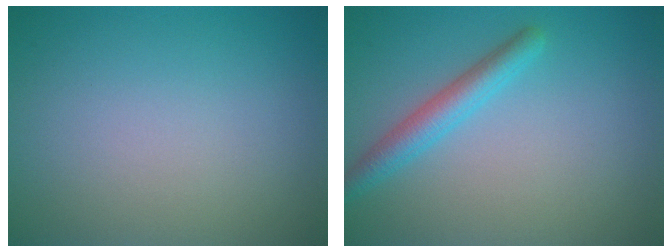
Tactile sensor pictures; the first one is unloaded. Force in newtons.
{"total": 2.8, "press": 2.8, "slide": 0.2}